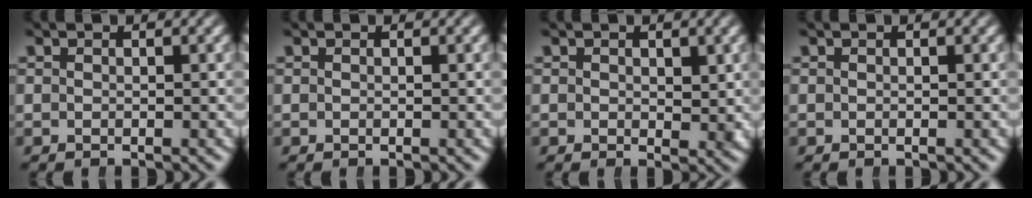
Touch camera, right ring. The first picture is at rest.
{"total": 0.0}
{"total": 1.1, "force": [0.5, 0.8, 0.6], "torque": [-0.004, -0.012, 0.017]}
{"total": 0.0}